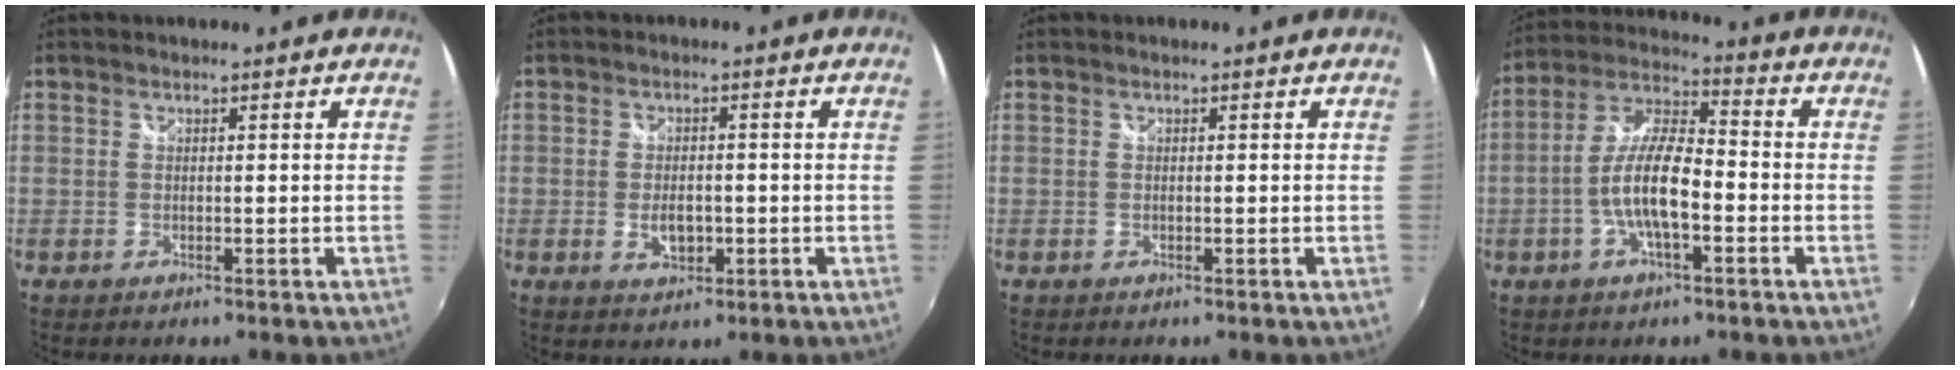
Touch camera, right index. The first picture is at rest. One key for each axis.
{"total": 4.5, "fx": -1.1, "fy": 2.7, "fz": 3.4, "tx": -0.066, "ty": -0.003, "tz": -0.017}
{"total": 0.0}
{"total": 11.4, "fx": -3.2, "fy": 3.6, "fz": 10.3, "tx": -0.214, "ty": 0.007, "tz": -0.063}